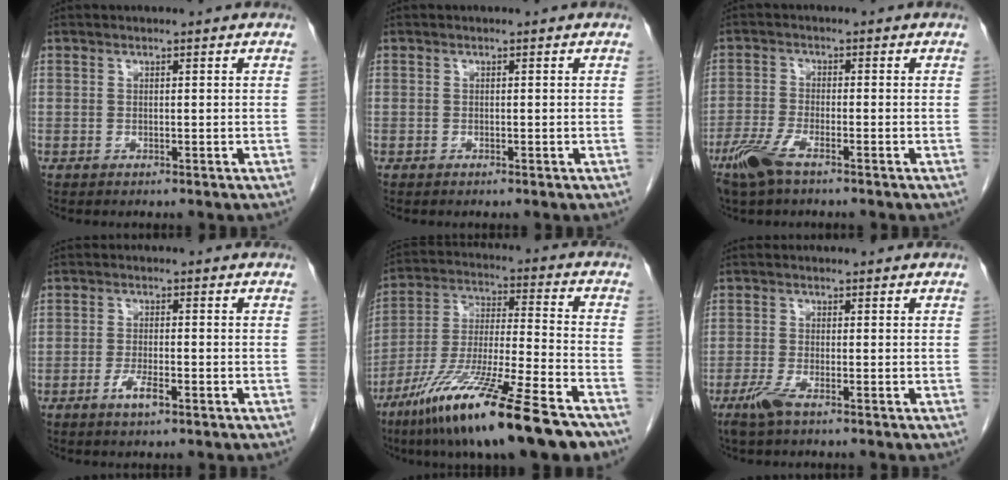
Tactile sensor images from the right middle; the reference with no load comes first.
{"total": 0.0}
{"total": 5.6, "force": [-3.8, 1.3, 4.0], "torque": [-0.095, -0.011, -0.073]}
{"total": 3.4, "force": [-1.7, 0.6, 2.8], "torque": [-0.053, -0.001, -0.030]}
{"total": 21.6, "force": [-14.4, 1.5, 16.0], "torque": [-0.272, -0.050, -0.257]}
{"total": 2.9, "force": [-1.9, 0.4, 2.2], "torque": [-0.052, -0.007, -0.041]}